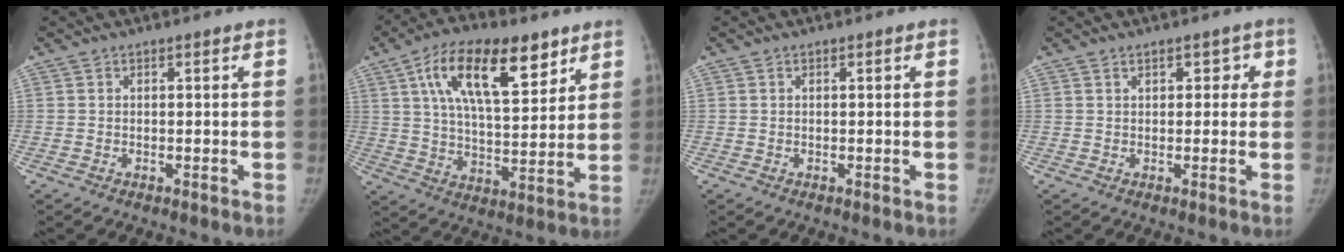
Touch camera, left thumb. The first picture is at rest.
{"total": 18.5, "force": [9.2, 8.1, 13.9], "torque": [-0.201, -0.024, 0.158]}
{"total": 0.0}
{"total": 2.9, "force": [1.2, 2.0, 1.7], "torque": [0.008, 0.000, 0.012]}